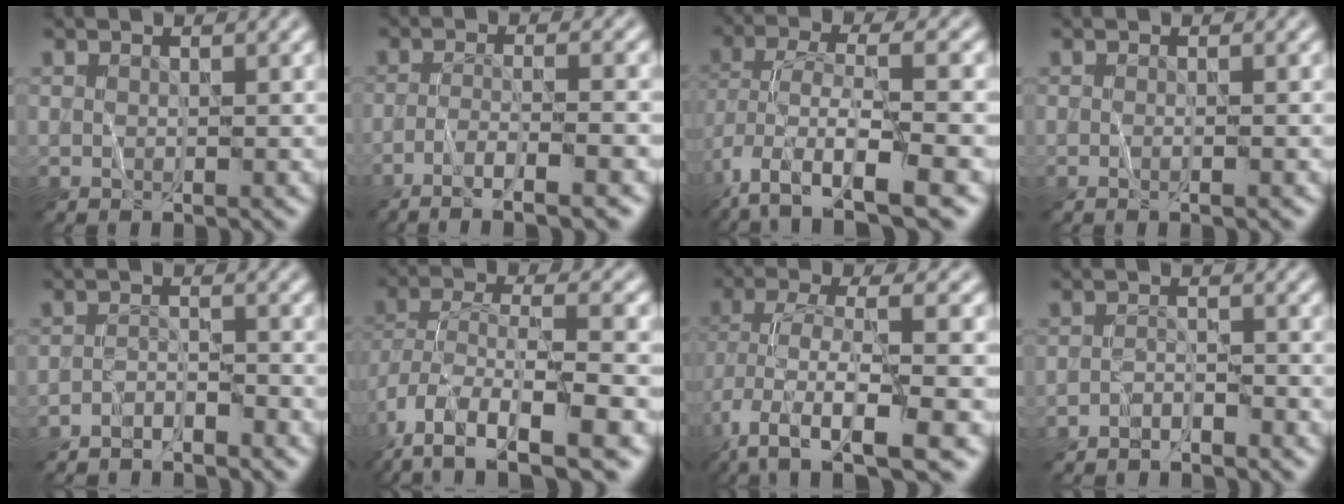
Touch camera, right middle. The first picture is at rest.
{"total": 5.8, "force": [-3.3, 1.1, 4.7], "torque": [-0.065, 0.012, -0.060]}
{"total": 10.1, "force": [-4.8, 3.4, 8.3], "torque": [-0.162, -0.002, -0.085]}
{"total": 1.0, "force": [-0.1, 0.4, 0.9], "torque": [-0.004, -0.005, -0.009]}
{"total": 2.3, "force": [-2.3, 0.2, 0.4], "torque": [-0.004, 0.004, -0.044]}
{"total": 11.4, "force": [-5.8, 5.0, 8.5], "torque": [-0.166, 0.000, -0.094]}
{"total": 9.0, "force": [-4.0, 3.0, 7.5], "torque": [-0.151, -0.002, -0.074]}
{"total": 1.9, "force": [-1.8, 0.2, 0.3], "torque": [0.000, 0.004, -0.036]}